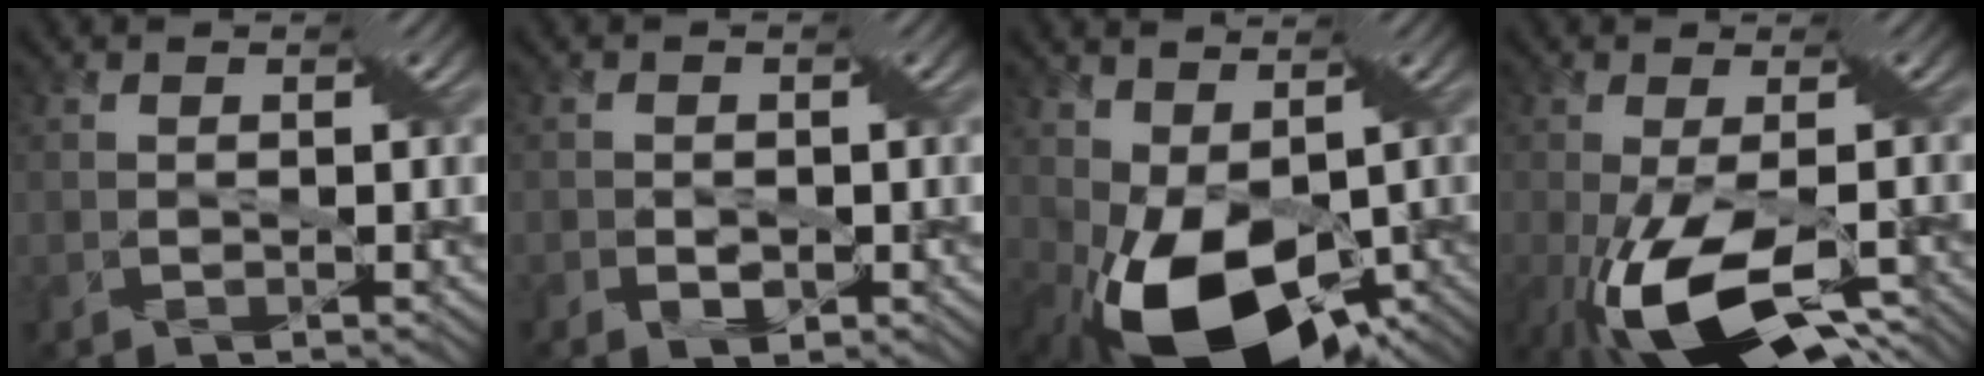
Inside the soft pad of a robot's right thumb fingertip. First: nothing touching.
{"total": 2.0, "force": [-0.8, 1.3, 1.2], "torque": [-0.003, -0.001, -0.020]}
{"total": 13.8, "force": [-3.2, 7.9, 10.9], "torque": [-0.203, -0.036, -0.045]}
{"total": 13.1, "force": [-5.7, 5.3, 10.5], "torque": [-0.215, -0.052, -0.085]}